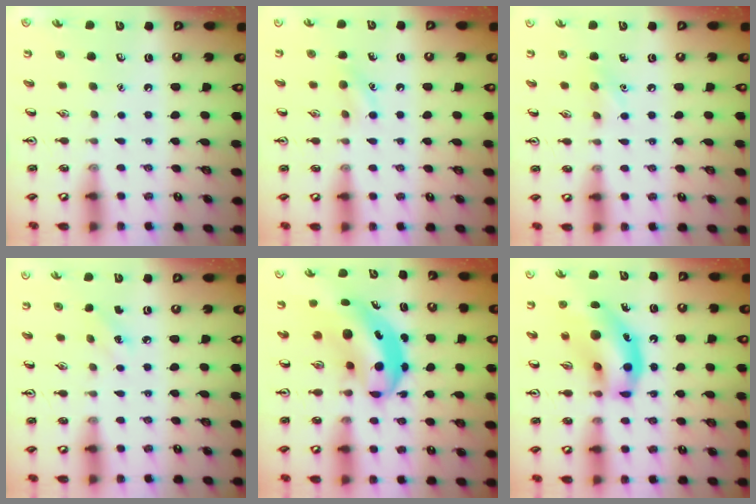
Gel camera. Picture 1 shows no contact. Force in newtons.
{"total": 7.6, "press": 7.2, "slide": 2.4}
{"total": 6.3, "press": 6.0, "slide": 2.0}
{"total": 2.4, "press": 2.3, "slide": 0.9}
{"total": 8.4, "press": 8.2, "slide": 1.8}
{"total": 16.5, "press": 15.8, "slide": 4.8}